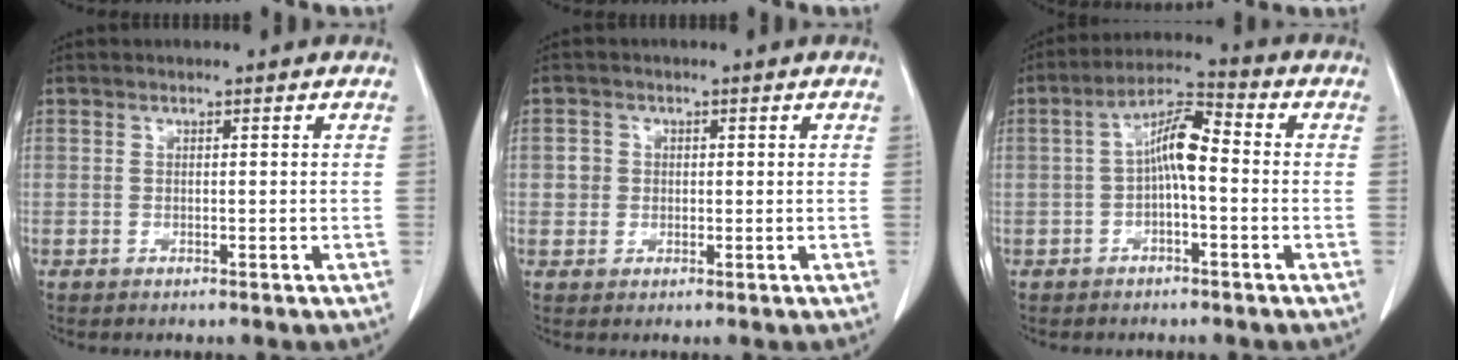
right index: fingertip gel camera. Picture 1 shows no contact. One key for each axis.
{"total": 2.3, "fx": 0.1, "fy": 2.2, "fz": 0.5, "tx": -0.004, "ty": 0.009, "tz": 0.003}
{"total": 7.0, "fx": -0.4, "fy": 1.9, "fz": 6.7, "tx": -0.125, "ty": 0.026, "tz": -0.011}